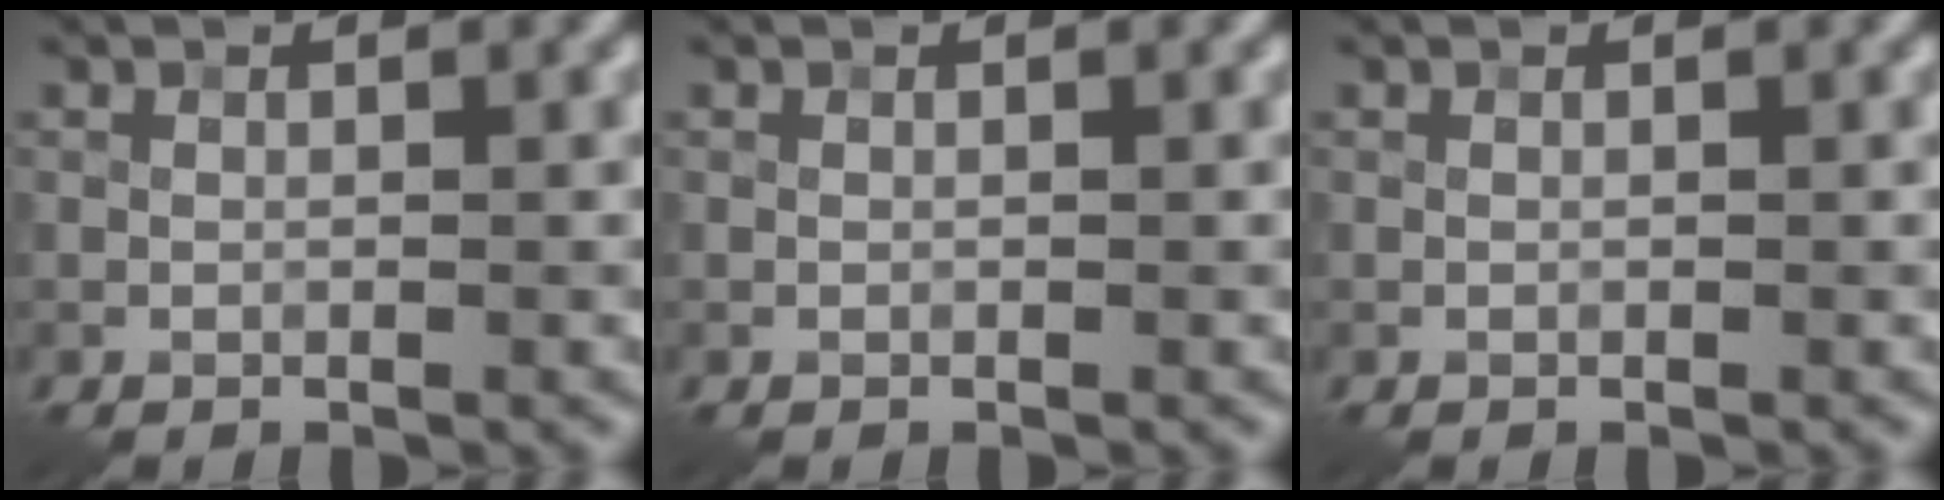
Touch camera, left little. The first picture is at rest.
{"total": 0.0}
{"total": 0.0}